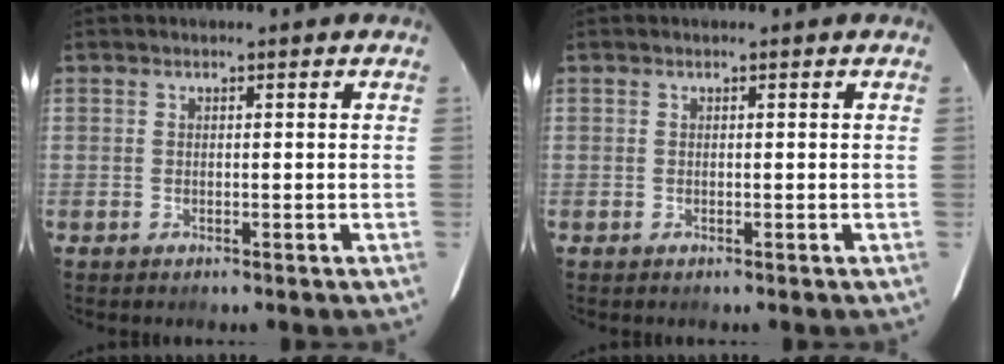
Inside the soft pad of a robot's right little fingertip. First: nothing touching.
{"total": 0.0}